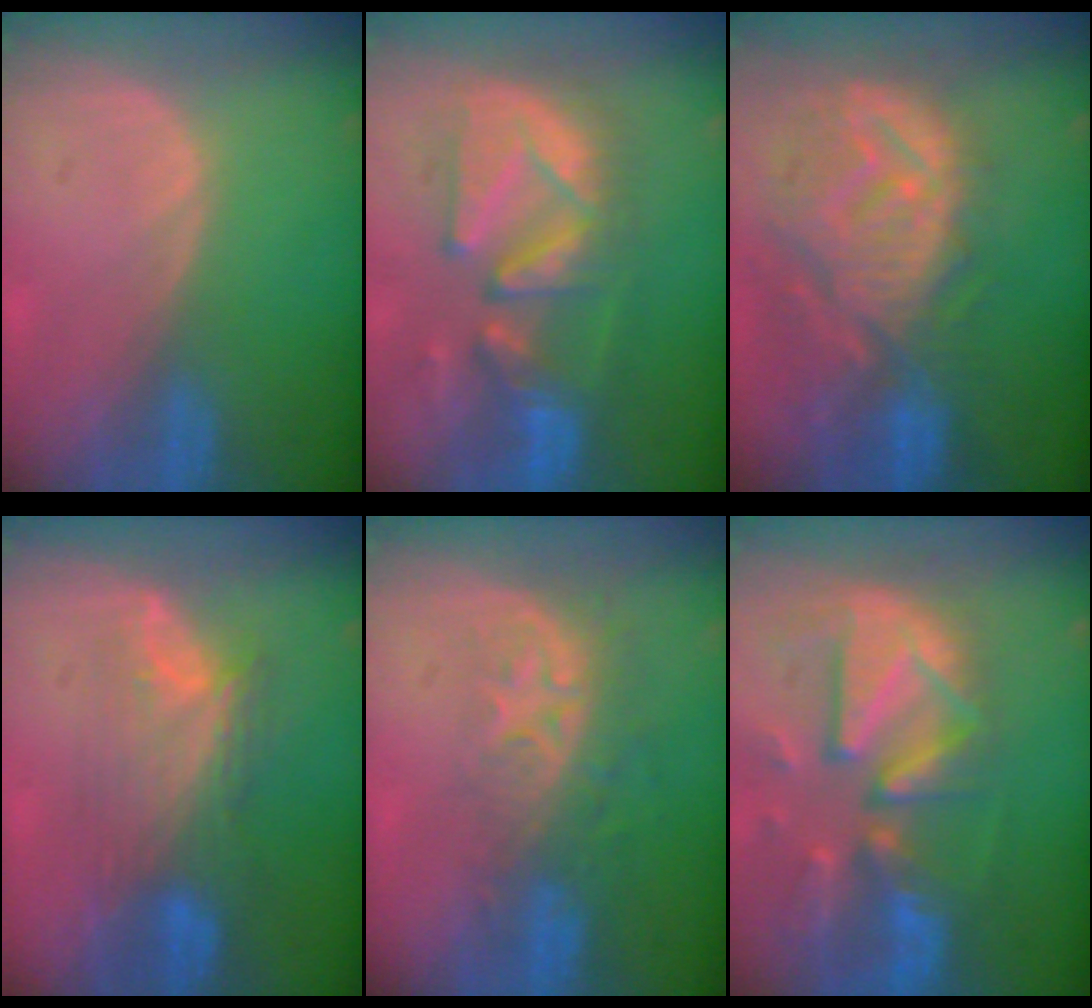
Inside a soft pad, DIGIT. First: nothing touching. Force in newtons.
{"total": 10.8, "press": 10.5, "slide": 2.7}
{"total": 12.7, "press": 11.1, "slide": 6.0}
{"total": 7.7, "press": 7.3, "slide": 2.5}
{"total": 8.7, "press": 7.2, "slide": 4.9}
{"total": 12.7, "press": 11.1, "slide": 6.2}